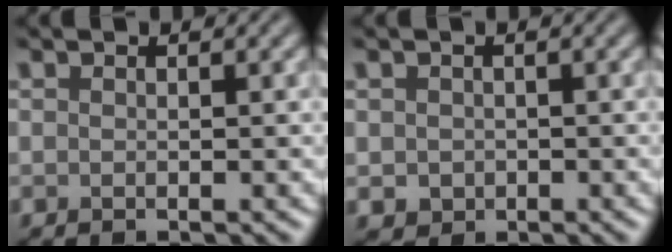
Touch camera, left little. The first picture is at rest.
{"total": 1.5, "force": [-0.2, 1.4, 0.5], "torque": [-0.010, -0.007, -0.006]}